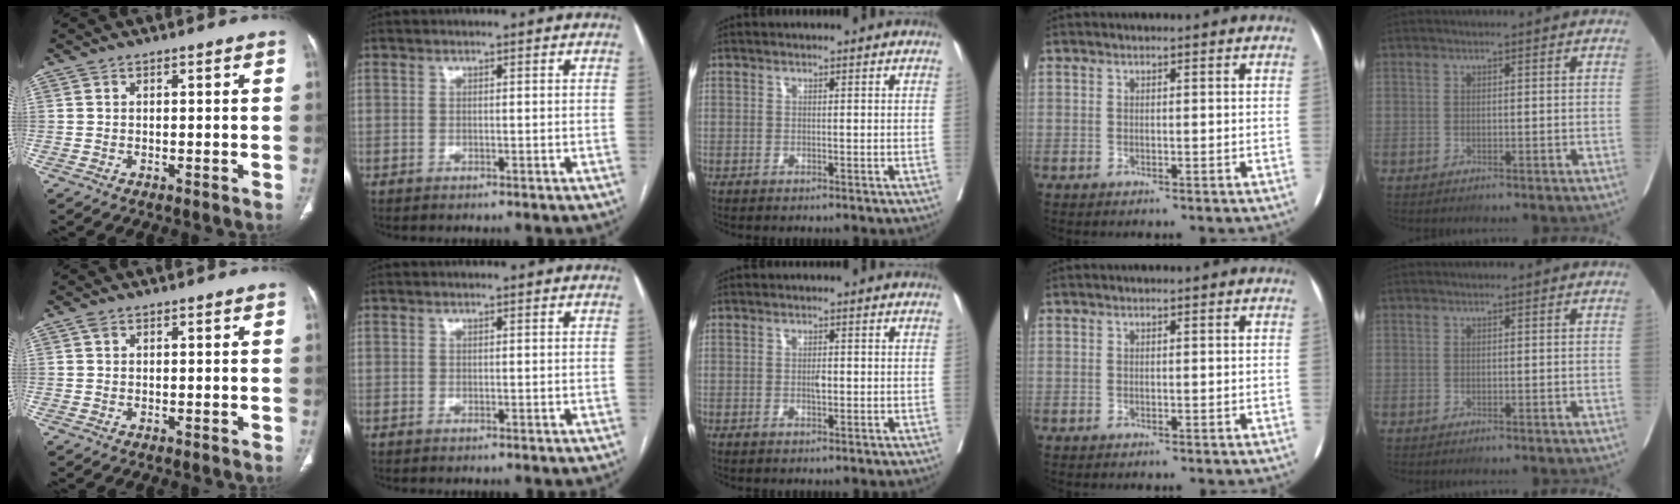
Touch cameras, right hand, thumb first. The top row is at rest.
{"thumb": {"total": 1.7, "force": [0.8, 1.2, 1.0], "torque": [-0.014, 0.005, 0.014]}, "middle": {"total": 1.2, "force": [-0.1, 0.5, 1.1], "torque": [-0.024, -0.001, -0.001]}}